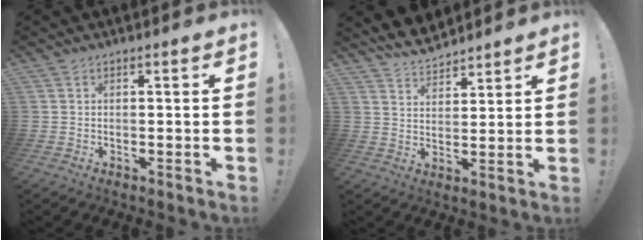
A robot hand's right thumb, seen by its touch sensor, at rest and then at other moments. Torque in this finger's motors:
{"motor_torque": [-0.36, 0.36, -0.21, 0.37, -0.01]}